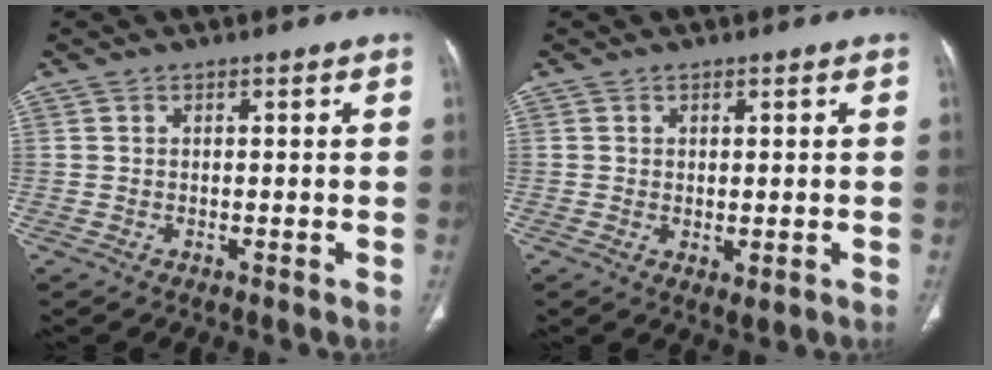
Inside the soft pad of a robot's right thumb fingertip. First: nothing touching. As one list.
[{"total": 2.1, "force": [-0.3, 1.0, 1.8], "torque": [-0.029, -0.007, 0.002]}]